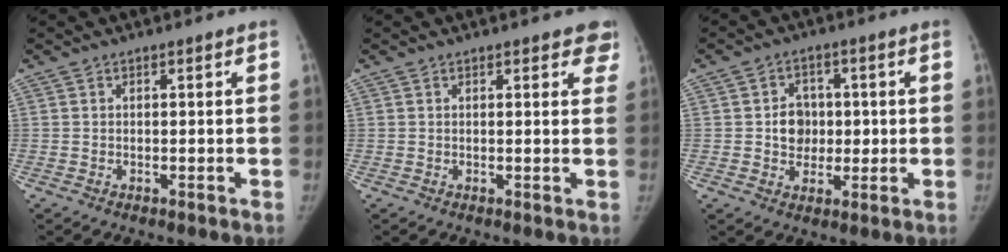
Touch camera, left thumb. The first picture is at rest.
{"total": 4.1, "force": [3.0, 1.8, 2.1], "torque": [0.008, -0.008, 0.022]}
{"total": 6.5, "force": [0.3, 5.6, 3.2], "torque": [-0.011, 0.006, 0.003]}